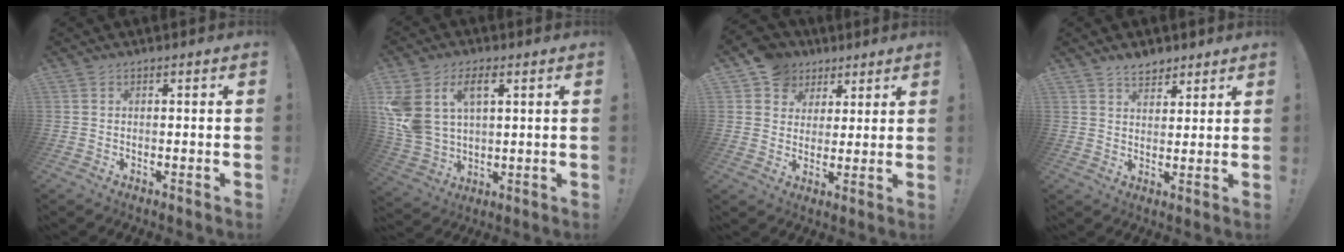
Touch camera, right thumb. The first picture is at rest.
{"total": 12.2, "force": [5.3, 8.0, 7.5], "torque": [-0.152, -0.021, 0.102]}
{"total": 9.0, "force": [4.7, 7.5, 1.9], "torque": [-0.027, -0.027, 0.093]}
{"total": 5.0, "force": [4.0, 2.8, 1.4], "torque": [-0.008, -0.024, 0.073]}